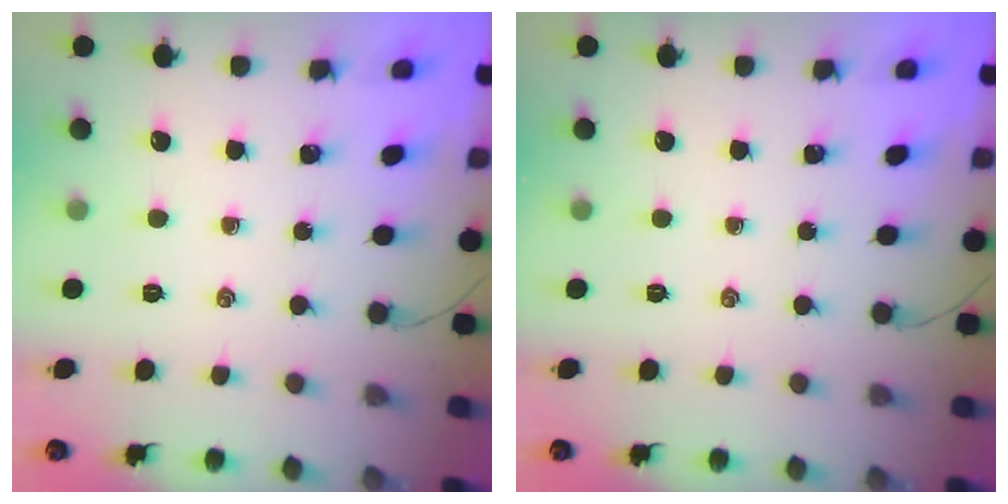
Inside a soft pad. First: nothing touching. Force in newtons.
{"total": 0.0}